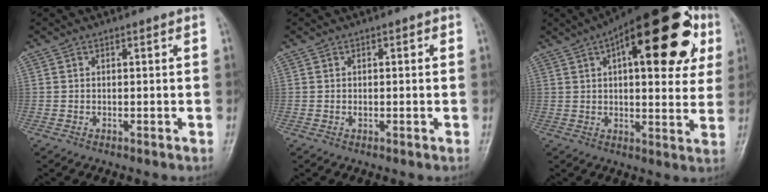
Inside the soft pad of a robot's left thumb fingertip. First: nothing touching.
{"total": 1.0, "force": [0.0, 0.7, 0.7], "torque": [-0.004, 0.004, -0.001]}
{"total": 26.4, "force": [9.9, 10.9, 21.9], "torque": [-0.281, 0.020, 0.131]}